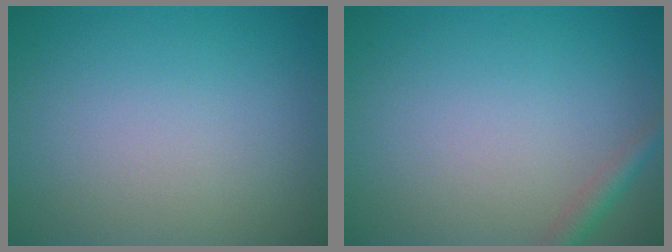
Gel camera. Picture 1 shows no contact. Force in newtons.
{"total": 1.6, "press": 1.6, "slide": 0.1}